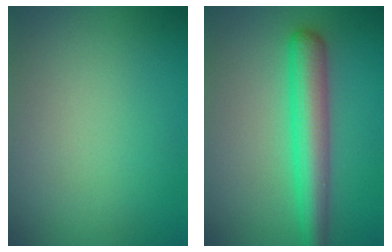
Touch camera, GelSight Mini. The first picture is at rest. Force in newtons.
{"total": 5.6, "press": 5.6, "slide": 0.1}